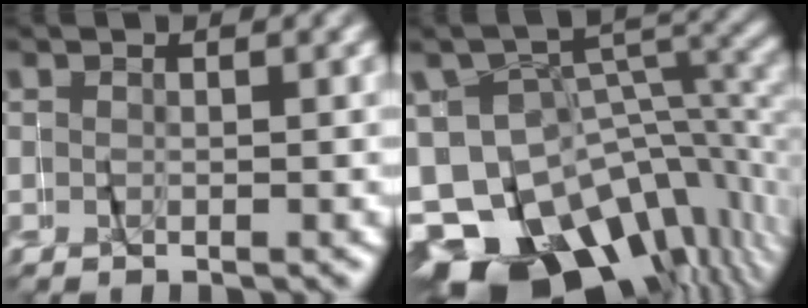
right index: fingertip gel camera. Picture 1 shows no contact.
{"total": 19.5, "force": [-9.9, 13.5, 10.0], "torque": [-0.185, -0.082, -0.136]}